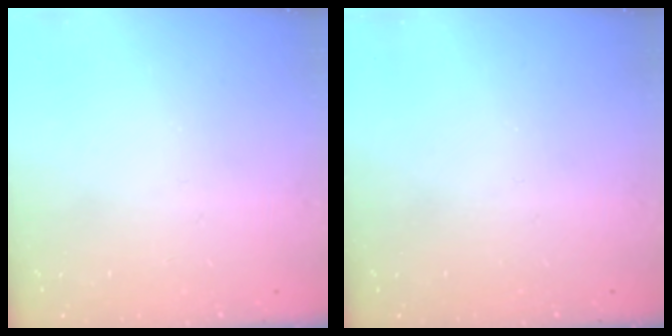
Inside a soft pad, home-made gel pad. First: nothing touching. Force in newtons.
{"total": 0.0}